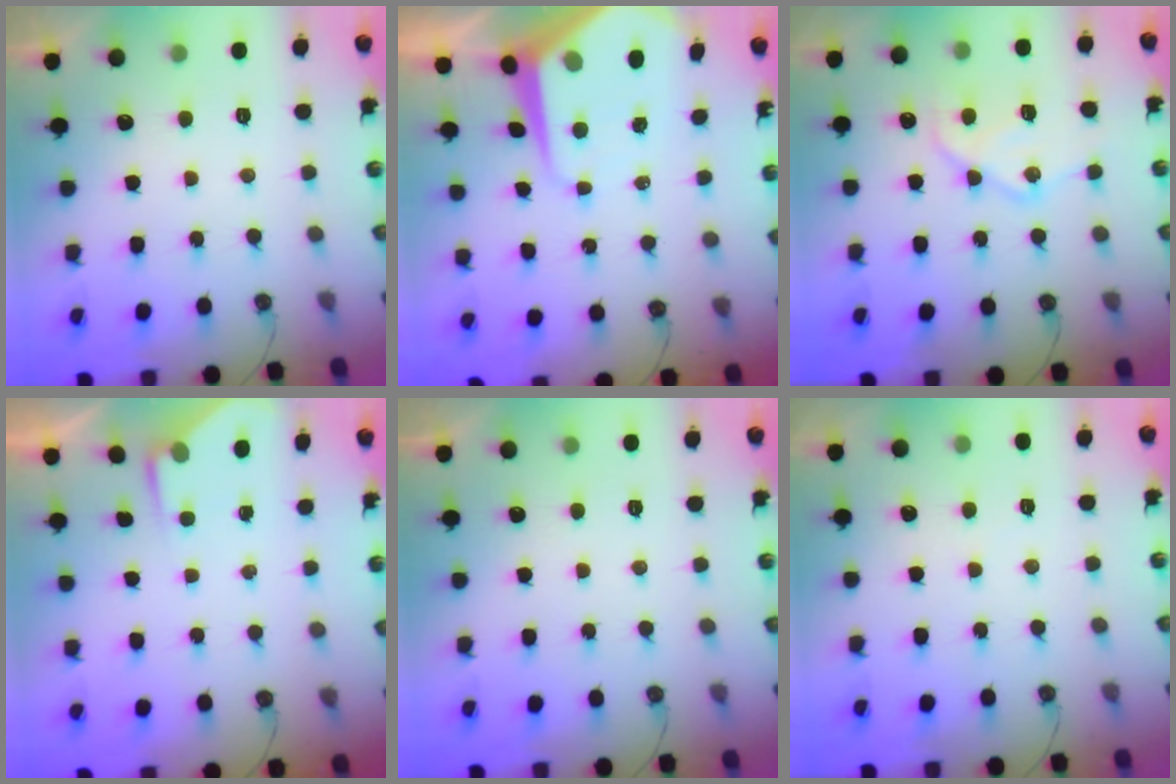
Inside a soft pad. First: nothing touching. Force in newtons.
{"total": 9.3, "press": 9.3, "slide": 0.7}
{"total": 13.5, "press": 13.5, "slide": 1.1}
{"total": 2.7, "press": 2.6, "slide": 0.4}
{"total": 0.0}
{"total": 2.4, "press": 2.3, "slide": 0.4}